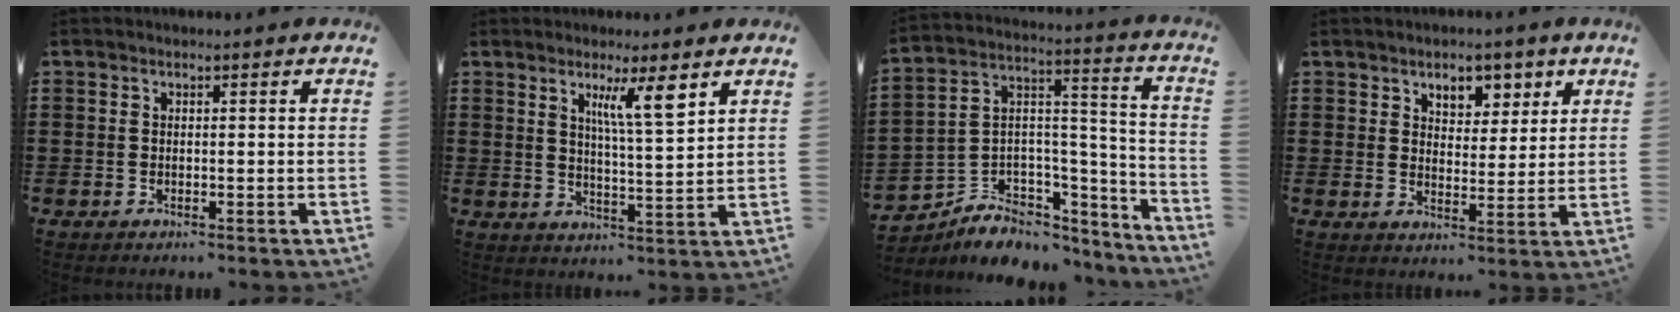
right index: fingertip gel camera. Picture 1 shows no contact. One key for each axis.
{"total": 6.6, "fx": 3.7, "fy": 0.7, "fz": 5.4, "tx": -0.100, "ty": -0.005, "tz": 0.057}
{"total": 5.9, "fx": -4.3, "fy": 3.9, "fz": 0.9, "tx": -0.029, "ty": -0.004, "tz": -0.078}
{"total": 5.0, "fx": 3.3, "fy": 3.2, "fz": 1.7, "tx": -0.029, "ty": -0.003, "tz": 0.054}